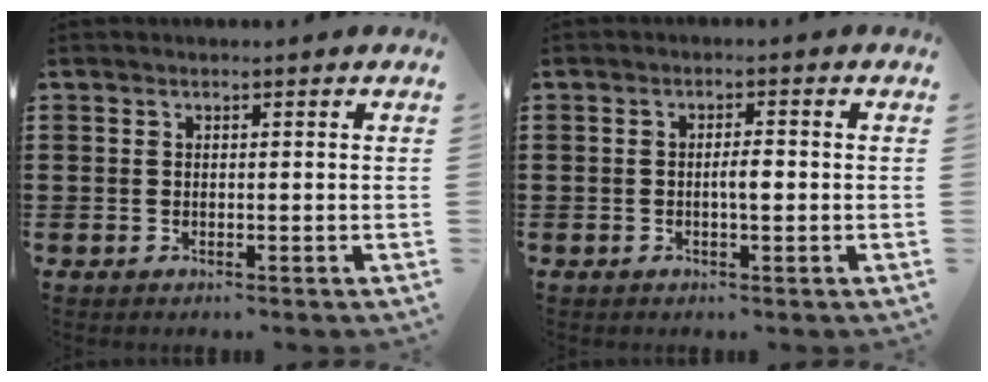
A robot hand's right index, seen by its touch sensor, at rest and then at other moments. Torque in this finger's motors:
{"motor_torque": [0.81, -0.03, 0.05, 0.09]}